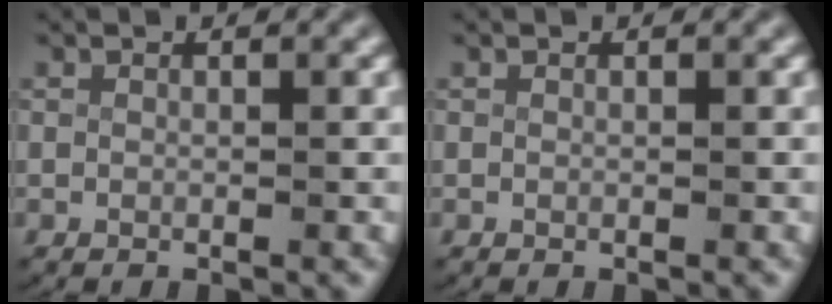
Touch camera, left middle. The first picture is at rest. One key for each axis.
{"total": 0.0}